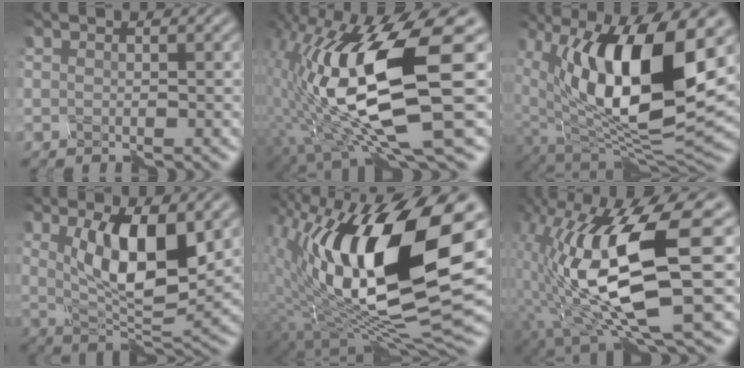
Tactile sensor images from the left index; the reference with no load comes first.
{"total": 13.2, "force": [-0.4, 4.1, 12.5], "torque": [-0.250, -0.013, 0.001]}
{"total": 13.8, "force": [2.4, 6.4, 12.0], "torque": [-0.206, -0.010, 0.047]}
{"total": 7.9, "force": [0.9, 3.0, 7.3], "torque": [-0.127, -0.013, 0.028]}
{"total": 18.3, "force": [2.9, 8.0, 16.2], "torque": [-0.295, 0.007, 0.054]}
{"total": 11.7, "force": [-0.8, 3.3, 11.2], "torque": [-0.212, -0.008, -0.004]}